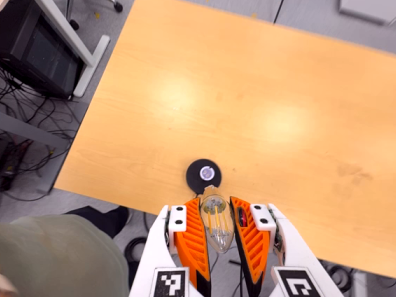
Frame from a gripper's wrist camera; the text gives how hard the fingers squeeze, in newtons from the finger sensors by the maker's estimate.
{"total": 20.9, "left": 23.7, "right": 18.0}